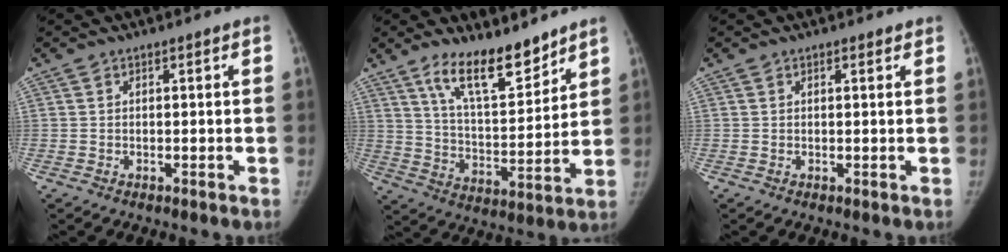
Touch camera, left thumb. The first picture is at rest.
{"total": 13.3, "force": [10.1, 4.2, 7.5], "torque": [-0.094, -0.074, 0.182]}
{"total": 0.9, "force": [0.6, 0.3, 0.6], "torque": [-0.009, -0.002, 0.008]}